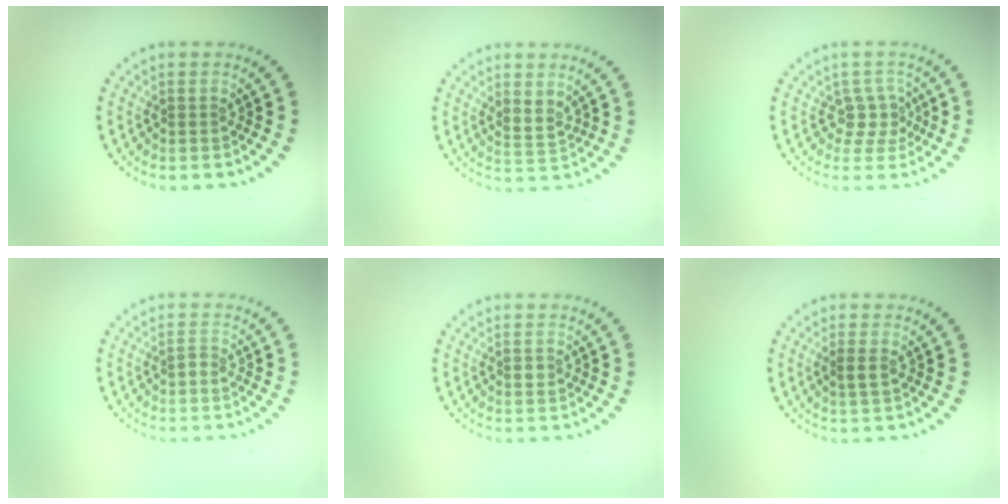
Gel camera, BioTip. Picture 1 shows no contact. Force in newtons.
{"total": 1.8, "press": 1.4, "slide": 1.2}
{"total": 2.5, "press": 1.9, "slide": 1.5}
{"total": 0.9, "press": 0.5, "slide": 0.7}
{"total": 0.6, "press": 0.6, "slide": 0.3}
{"total": 1.2, "press": 1.1, "slide": 0.3}